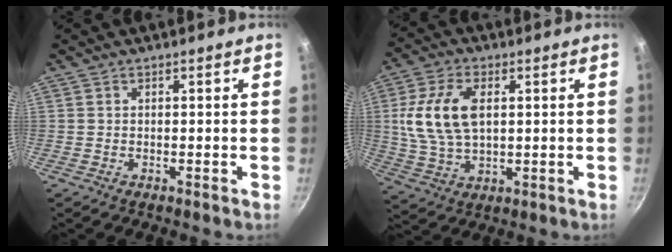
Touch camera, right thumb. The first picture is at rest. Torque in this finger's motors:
{"motor_torque": [-0.12, 1.58, 0.39, -0.21, 0.13]}